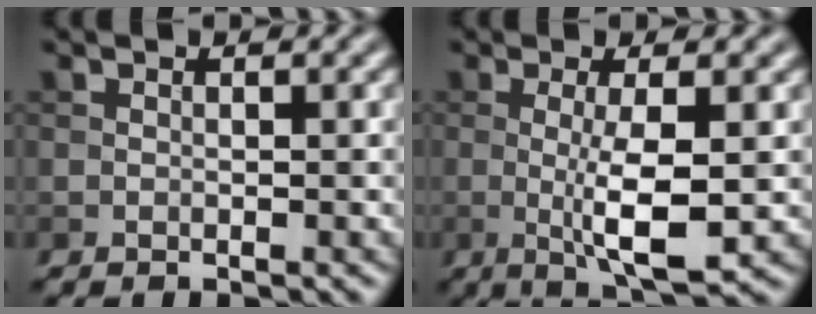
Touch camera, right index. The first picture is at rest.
{"total": 5.6, "force": [-0.4, 1.1, 5.5], "torque": [-0.097, -0.007, -0.003]}